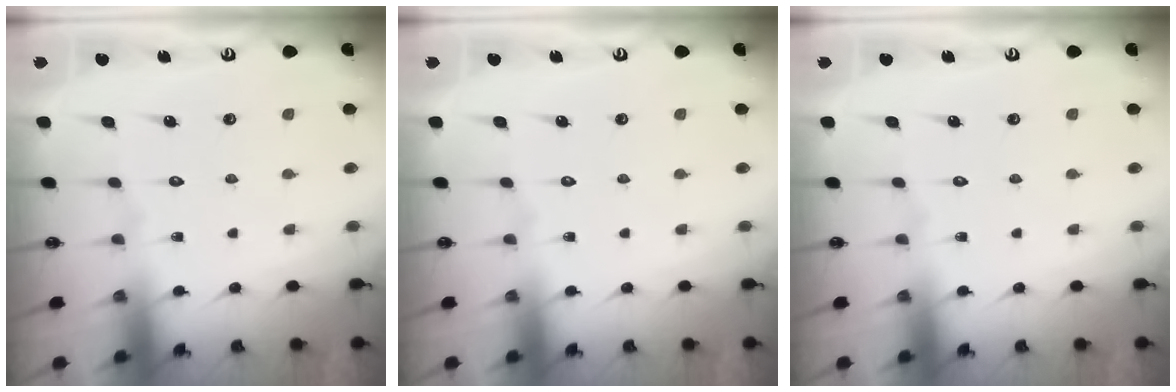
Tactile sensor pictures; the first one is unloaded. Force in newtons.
{"total": 0.0}
{"total": 0.0}